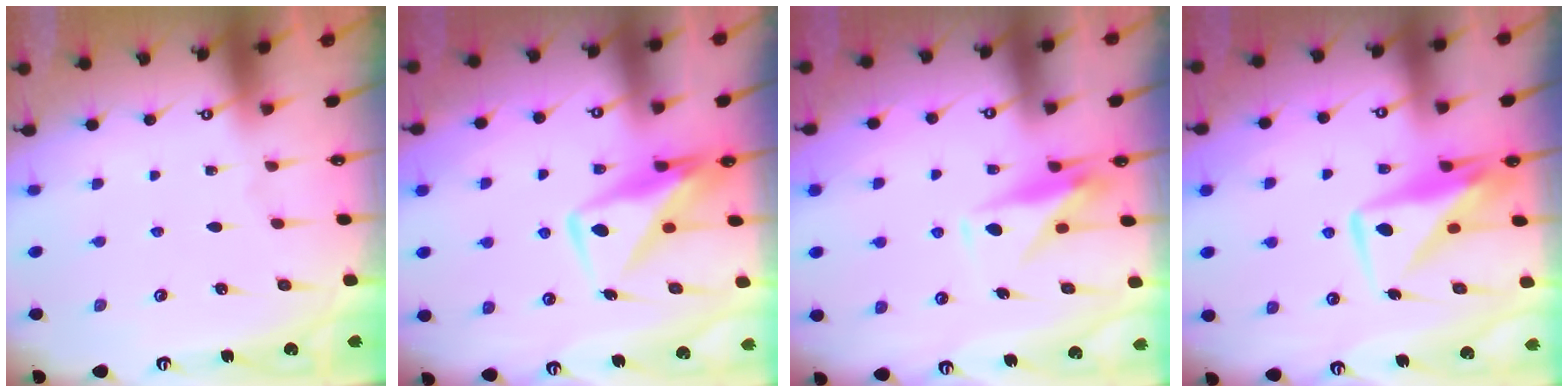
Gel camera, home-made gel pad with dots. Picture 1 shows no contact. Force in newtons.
{"total": 11.4, "press": 11.3, "slide": 1.1}
{"total": 9.6, "press": 9.6, "slide": 0.1}
{"total": 10.4, "press": 10.3, "slide": 0.7}